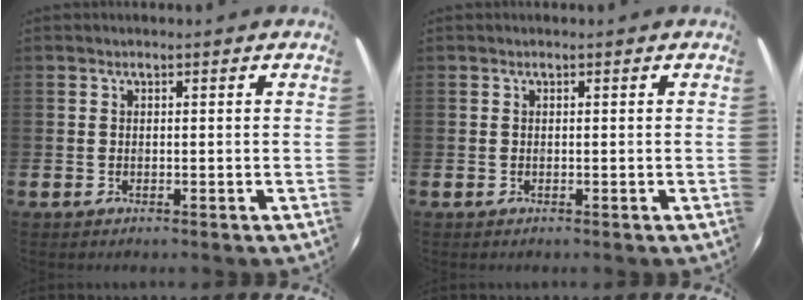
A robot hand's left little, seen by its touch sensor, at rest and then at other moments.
{"total": 0.0}